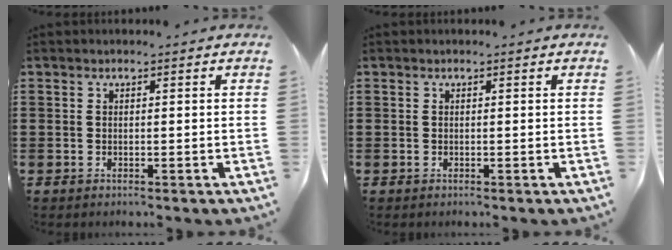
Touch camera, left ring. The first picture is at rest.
{"total": 0.0}